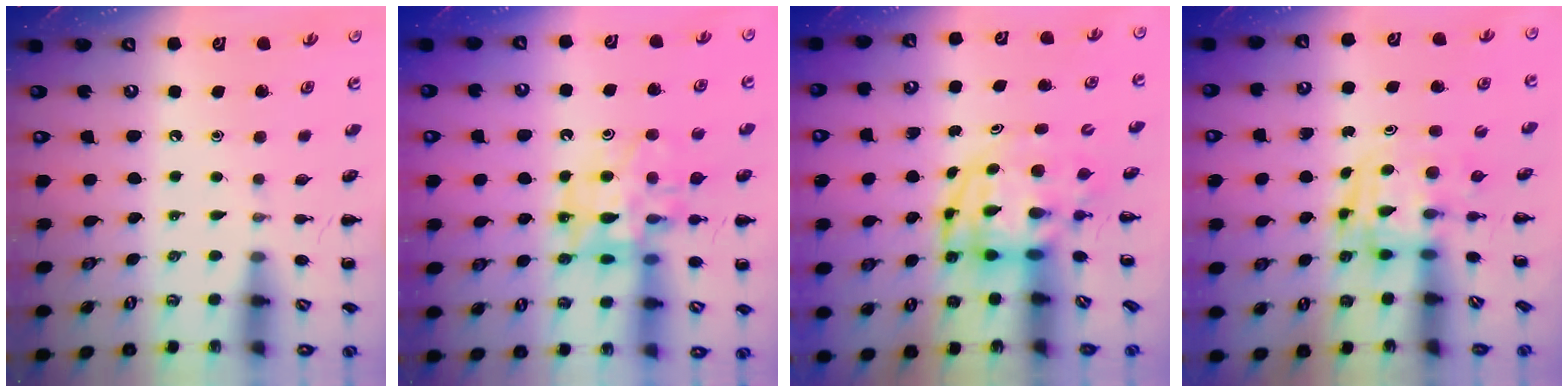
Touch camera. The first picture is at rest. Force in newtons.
{"total": 15.4, "press": 15.1, "slide": 3.2}
{"total": 4.6, "press": 4.5, "slide": 0.9}
{"total": 3.1, "press": 3.1, "slide": 0.5}